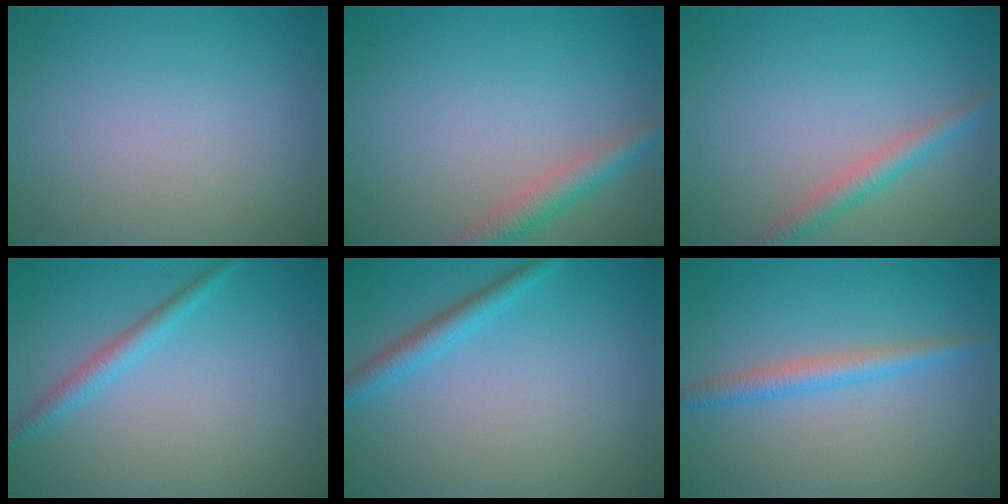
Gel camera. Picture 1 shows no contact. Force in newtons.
{"total": 2.8, "press": 2.8, "slide": 0.1}
{"total": 2.4, "press": 2.4, "slide": 0.1}
{"total": 1.9, "press": 1.9, "slide": 0.1}
{"total": 2.2, "press": 2.2, "slide": 0.1}
{"total": 2.3, "press": 2.3, "slide": 0.1}